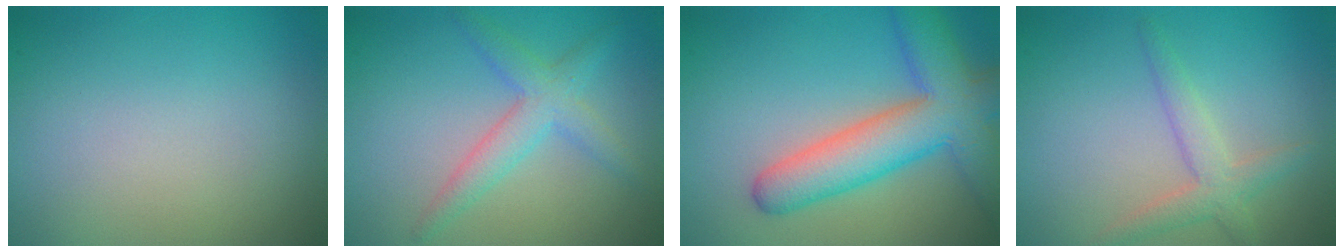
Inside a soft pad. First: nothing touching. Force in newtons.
{"total": 3.3, "press": 3.3, "slide": 0.1}
{"total": 7.8, "press": 7.8, "slide": 0.4}
{"total": 2.6, "press": 2.6, "slide": 0.2}